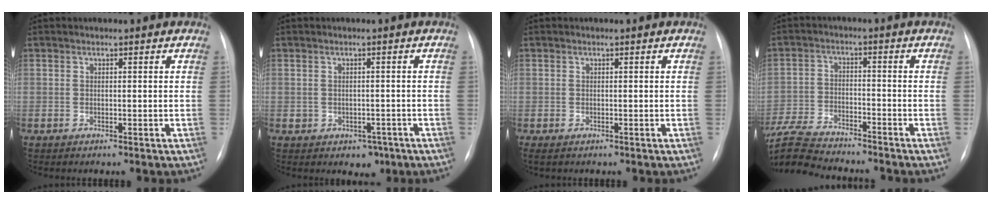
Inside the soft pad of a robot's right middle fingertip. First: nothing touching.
{"total": 3.2, "force": [-1.4, 2.6, 1.2], "torque": [-0.010, 0.010, -0.008]}
{"total": 1.0, "force": [-0.7, 0.4, 0.6], "torque": [-0.005, -0.003, -0.006]}
{"total": 13.1, "force": [-12.1, 1.7, 4.7], "torque": [-0.102, -0.005, -0.214]}